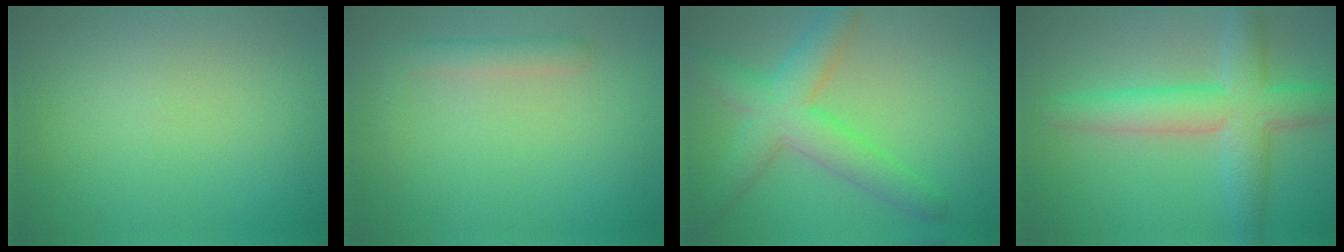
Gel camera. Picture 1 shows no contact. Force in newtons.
{"total": 1.9, "press": 1.9, "slide": 0.1}
{"total": 5.6, "press": 5.6, "slide": 0.2}
{"total": 6.0, "press": 6.0, "slide": 0.2}